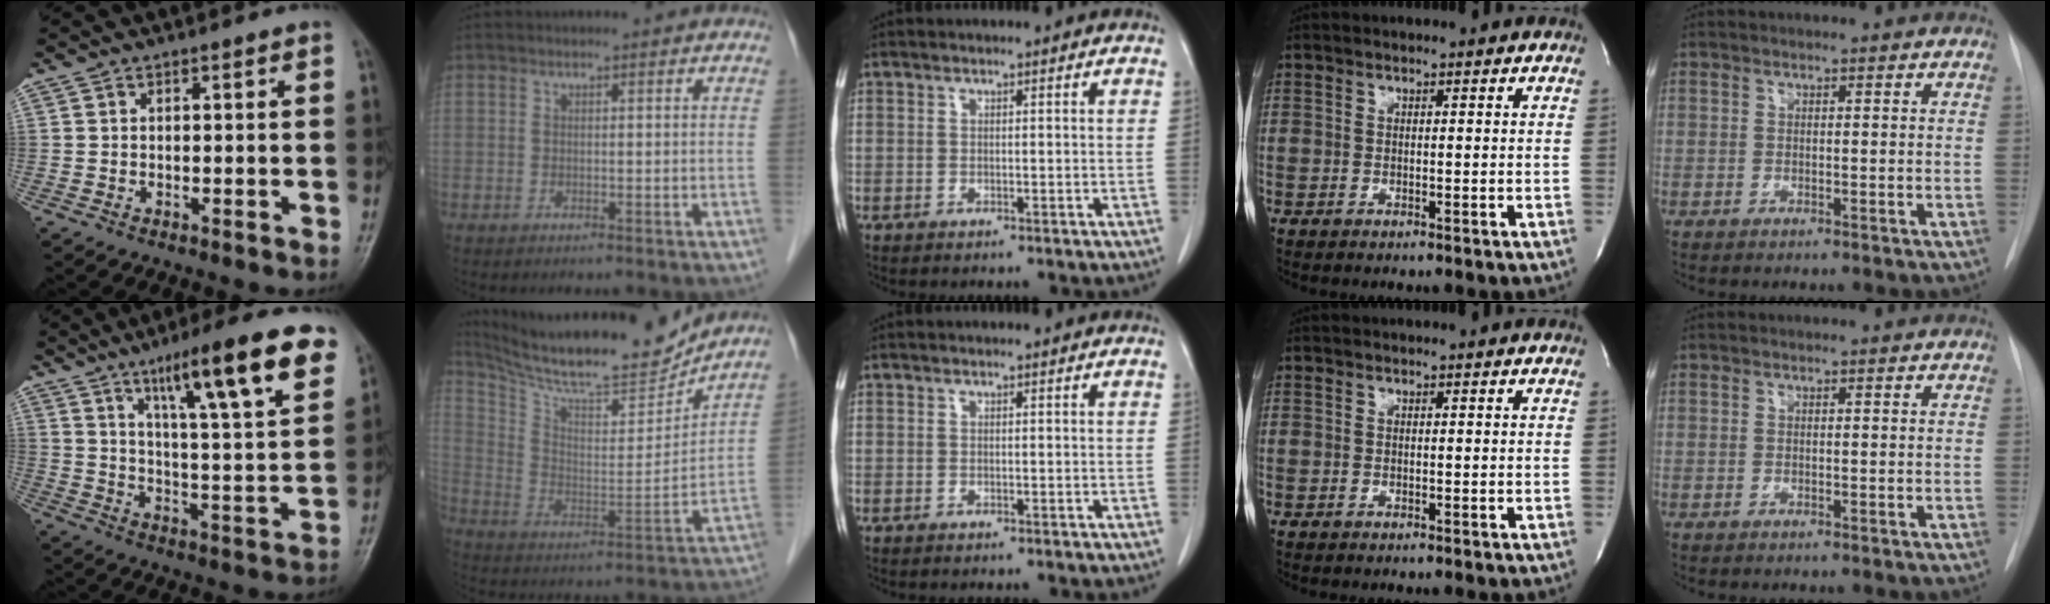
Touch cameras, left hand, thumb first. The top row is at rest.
{"thumb": {"total": 18.9, "force": [11.1, 3.0, 15.0], "torque": [-0.199, -0.045, 0.169]}, "index": {"total": 19.2, "force": [17.9, 1.6, 6.7], "torque": [-0.136, -0.027, 0.287]}}